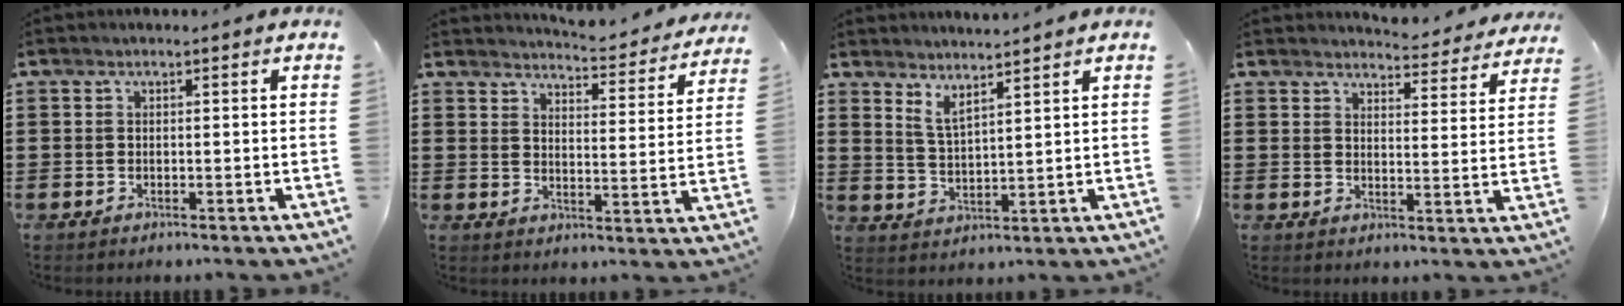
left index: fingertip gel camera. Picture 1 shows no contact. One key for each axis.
{"total": 4.4, "fx": 4.3, "fy": -0.2, "fz": 0.8, "tx": -0.021, "ty": -0.039, "tz": 0.069}
{"total": 3.4, "fx": 3.2, "fy": 0.1, "fz": 1.3, "tx": -0.034, "ty": -0.012, "tz": 0.057}
{"total": 4.3, "fx": 4.3, "fy": 0.1, "fz": 0.5, "tx": -0.013, "ty": -0.034, "tz": 0.072}